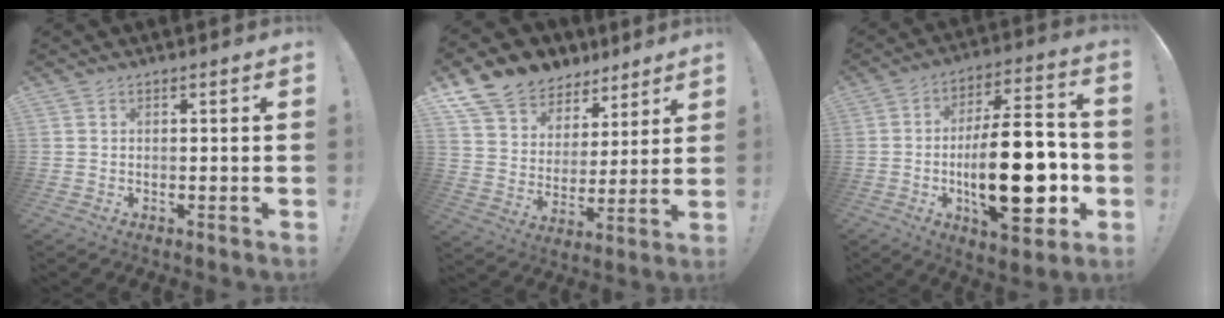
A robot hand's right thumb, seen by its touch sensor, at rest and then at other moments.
{"total": 12.2, "force": [9.0, 7.7, 2.8], "torque": [-0.056, -0.068, 0.174]}
{"total": 26.4, "force": [-4.1, 10.4, 23.9], "torque": [-0.408, 0.012, -0.062]}